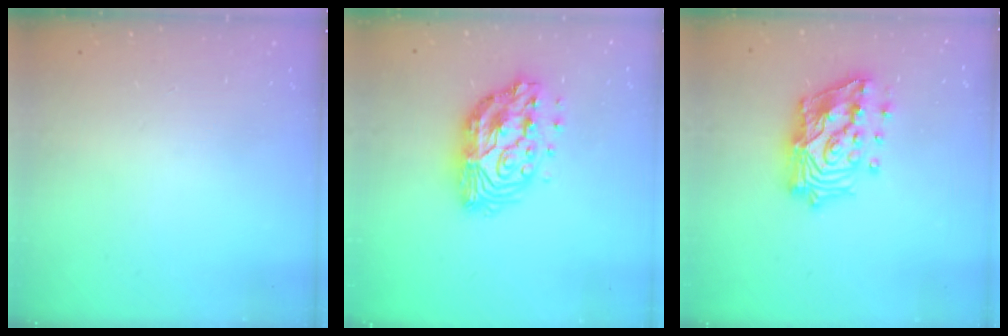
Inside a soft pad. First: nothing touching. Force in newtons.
{"total": 15.1, "press": 15.0, "slide": 1.1}
{"total": 20.1, "press": 19.9, "slide": 3.0}